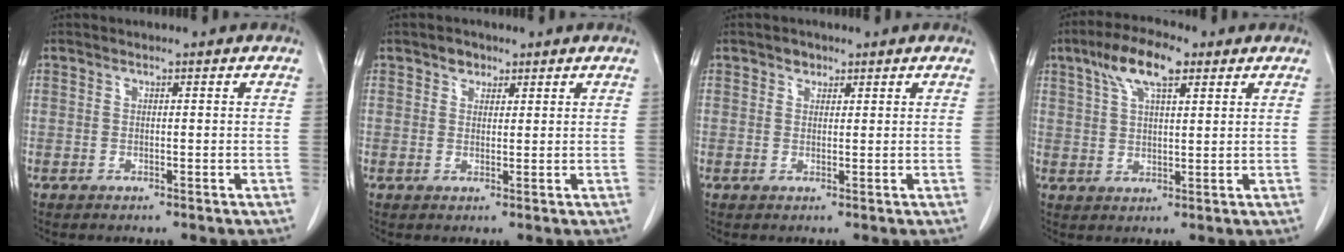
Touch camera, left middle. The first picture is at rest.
{"total": 1.9, "force": [1.2, 1.4, 0.5], "torque": [-0.007, 0.001, 0.018]}
{"total": 1.4, "force": [0.9, 1.0, 0.3], "torque": [-0.002, -0.002, 0.013]}
{"total": 8.2, "force": [4.5, 2.4, 6.4], "torque": [-0.127, 0.019, 0.082]}